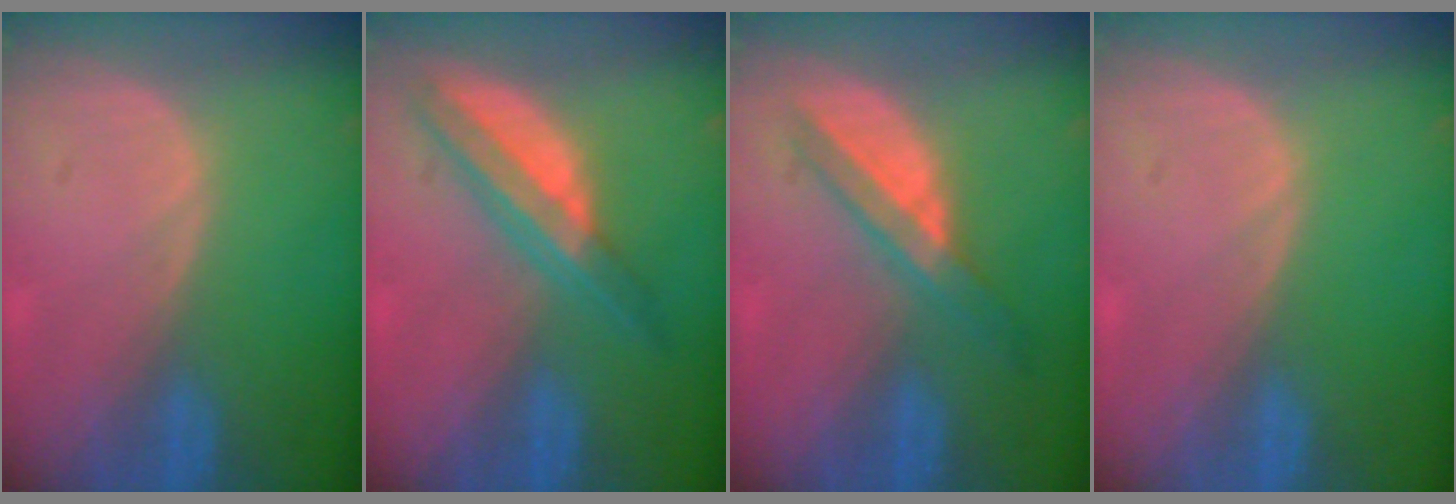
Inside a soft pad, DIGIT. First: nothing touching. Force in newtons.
{"total": 6.8, "press": 5.8, "slide": 3.4}
{"total": 5.9, "press": 5.4, "slide": 2.6}
{"total": 0.0}